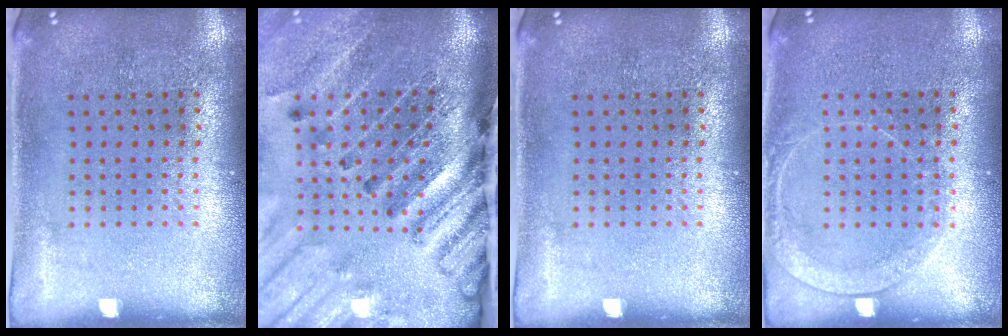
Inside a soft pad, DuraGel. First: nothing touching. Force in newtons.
{"total": 4.3, "press": 3.3, "slide": 2.9}
{"total": 0.0}
{"total": 1.5, "press": 1.4, "slide": 0.4}